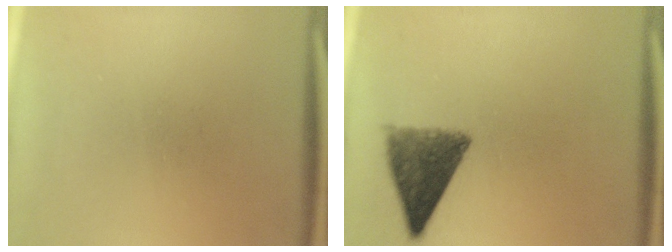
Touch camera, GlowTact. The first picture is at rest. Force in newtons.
{"total": 8.8}